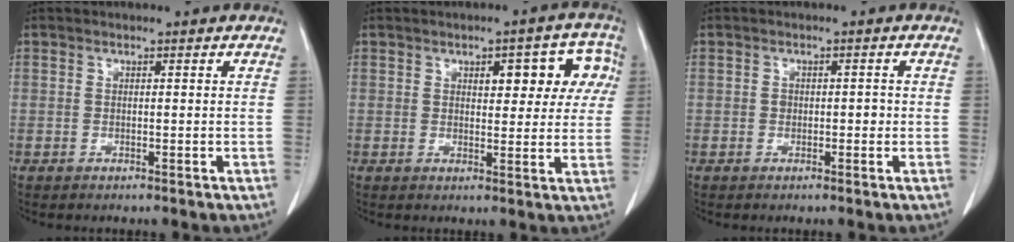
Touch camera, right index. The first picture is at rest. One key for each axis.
{"total": 8.5, "fx": 2.8, "fy": 3.7, "fz": 7.1, "tx": -0.070, "ty": 0.027, "tz": 0.031}
{"total": 1.7, "fx": -0.2, "fy": 1.1, "fz": 1.2, "tx": -0.016, "ty": 0.006, "tz": -0.001}